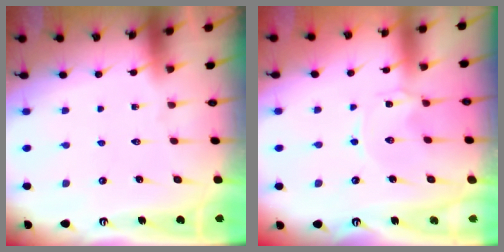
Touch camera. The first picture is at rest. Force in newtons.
{"total": 0.0}